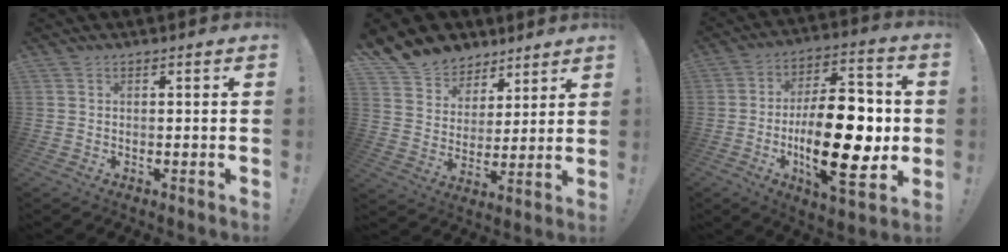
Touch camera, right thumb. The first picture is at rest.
{"total": 11.0, "force": [7.9, 7.4, 1.5], "torque": [-0.040, -0.062, 0.157]}
{"total": 26.2, "force": [-3.6, 11.9, 23.1], "torque": [-0.380, 0.012, -0.054]}